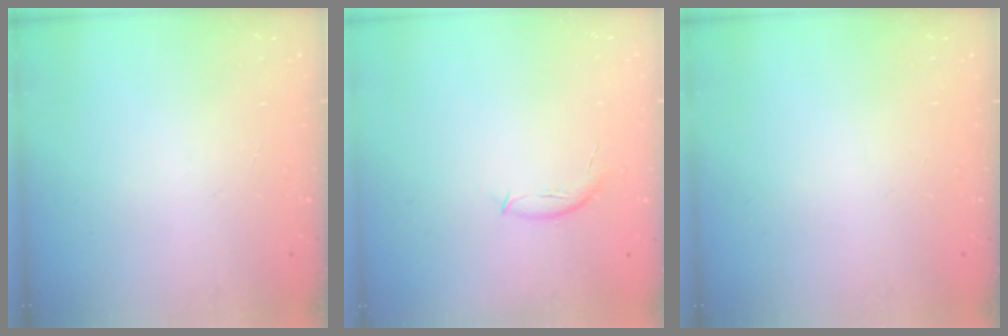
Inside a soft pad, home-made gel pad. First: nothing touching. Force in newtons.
{"total": 7.4, "press": 7.3, "slide": 1.2}
{"total": 0.0}